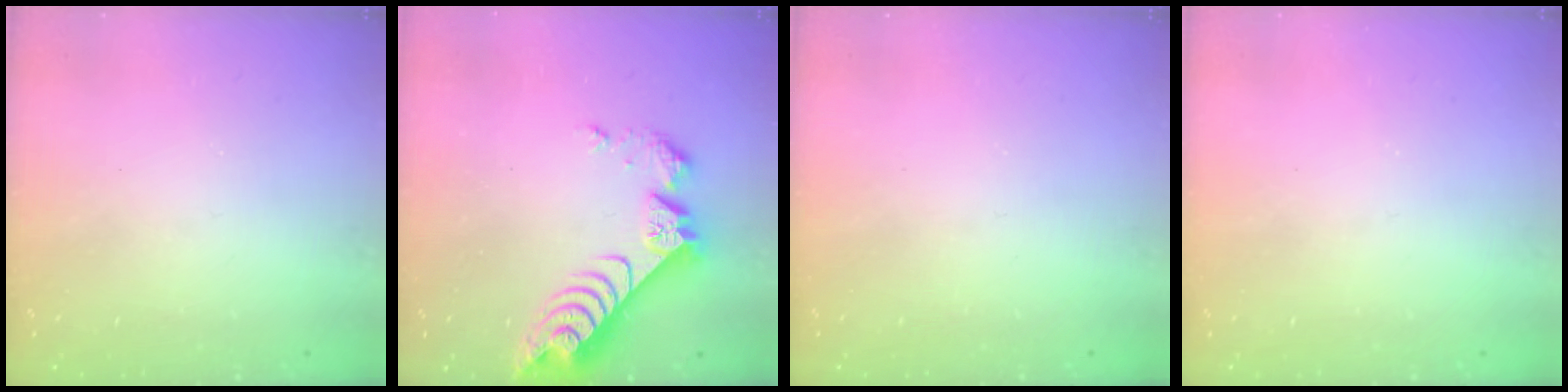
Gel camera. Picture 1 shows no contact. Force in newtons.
{"total": 8.8, "press": 8.8, "slide": 0.8}
{"total": 0.0}
{"total": 0.0}